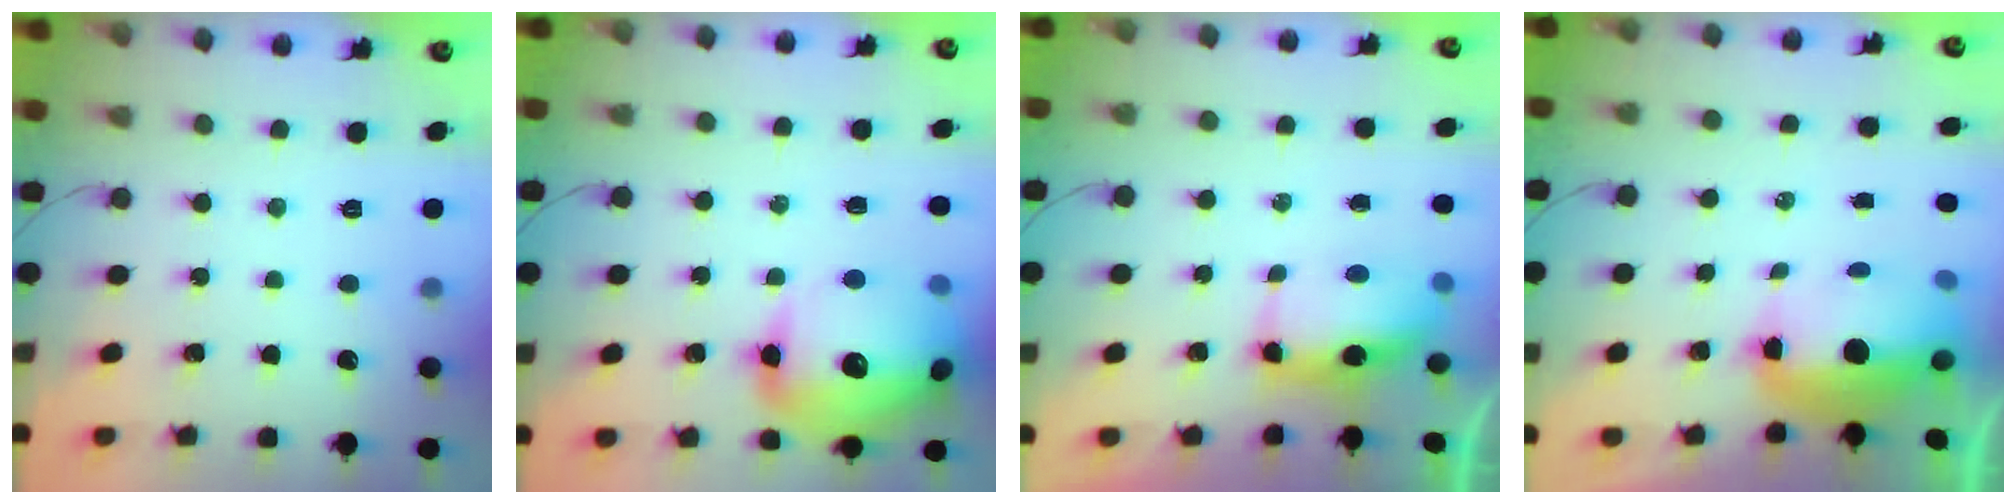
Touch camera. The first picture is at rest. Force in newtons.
{"total": 21.2, "press": 20.9, "slide": 3.4}
{"total": 7.7, "press": 7.4, "slide": 2.0}
{"total": 10.1, "press": 9.8, "slide": 2.2}